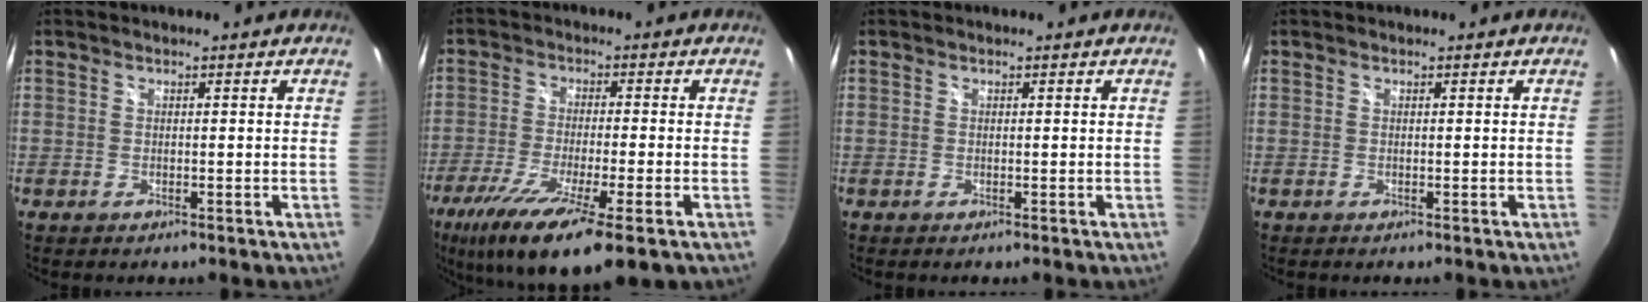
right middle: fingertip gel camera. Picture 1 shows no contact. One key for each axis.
{"total": 15.8, "fx": -9.1, "fy": 2.8, "fz": 12.7, "tx": -0.245, "ty": -0.060, "tz": -0.158}
{"total": 0.0}
{"total": 0.0}